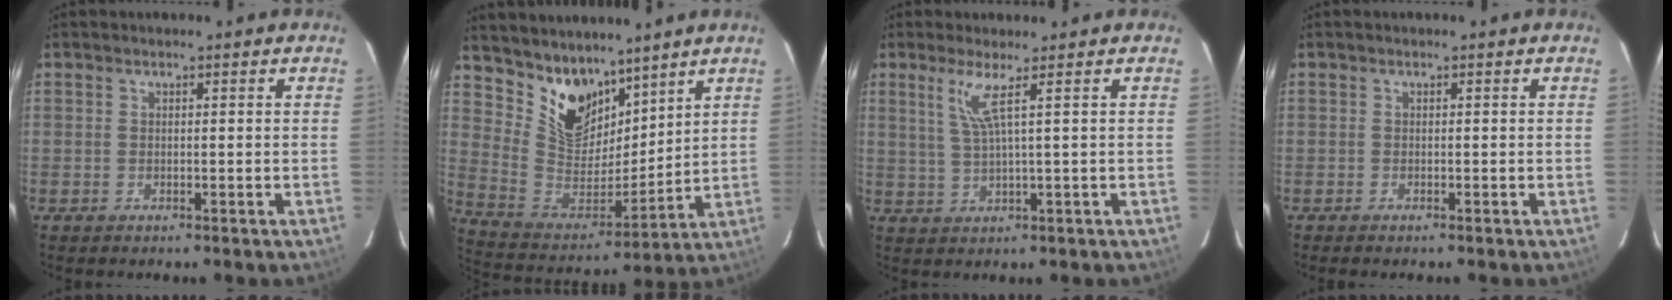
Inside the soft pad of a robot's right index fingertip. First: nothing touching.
{"total": 14.2, "force": [10.3, 7.9, 5.7], "torque": [-0.118, -0.003, 0.205]}
{"total": 4.1, "force": [1.9, -0.9, 3.5], "torque": [-0.067, -0.005, 0.043]}
{"total": 0.5, "force": [-0.5, 0.1, 0.2], "torque": [-0.004, -0.001, -0.009]}